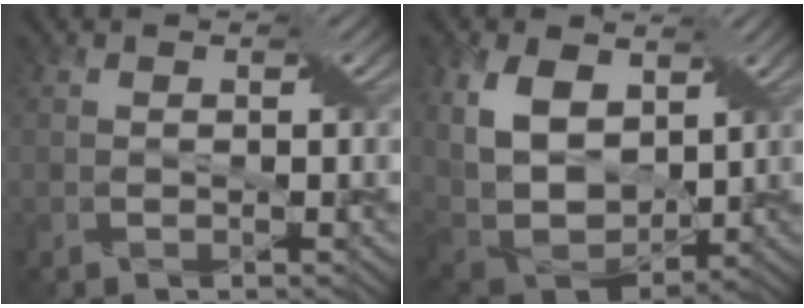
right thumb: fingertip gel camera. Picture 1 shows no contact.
{"total": 11.7, "force": [4.1, 7.5, 8.1], "torque": [-0.202, 0.002, 0.077]}